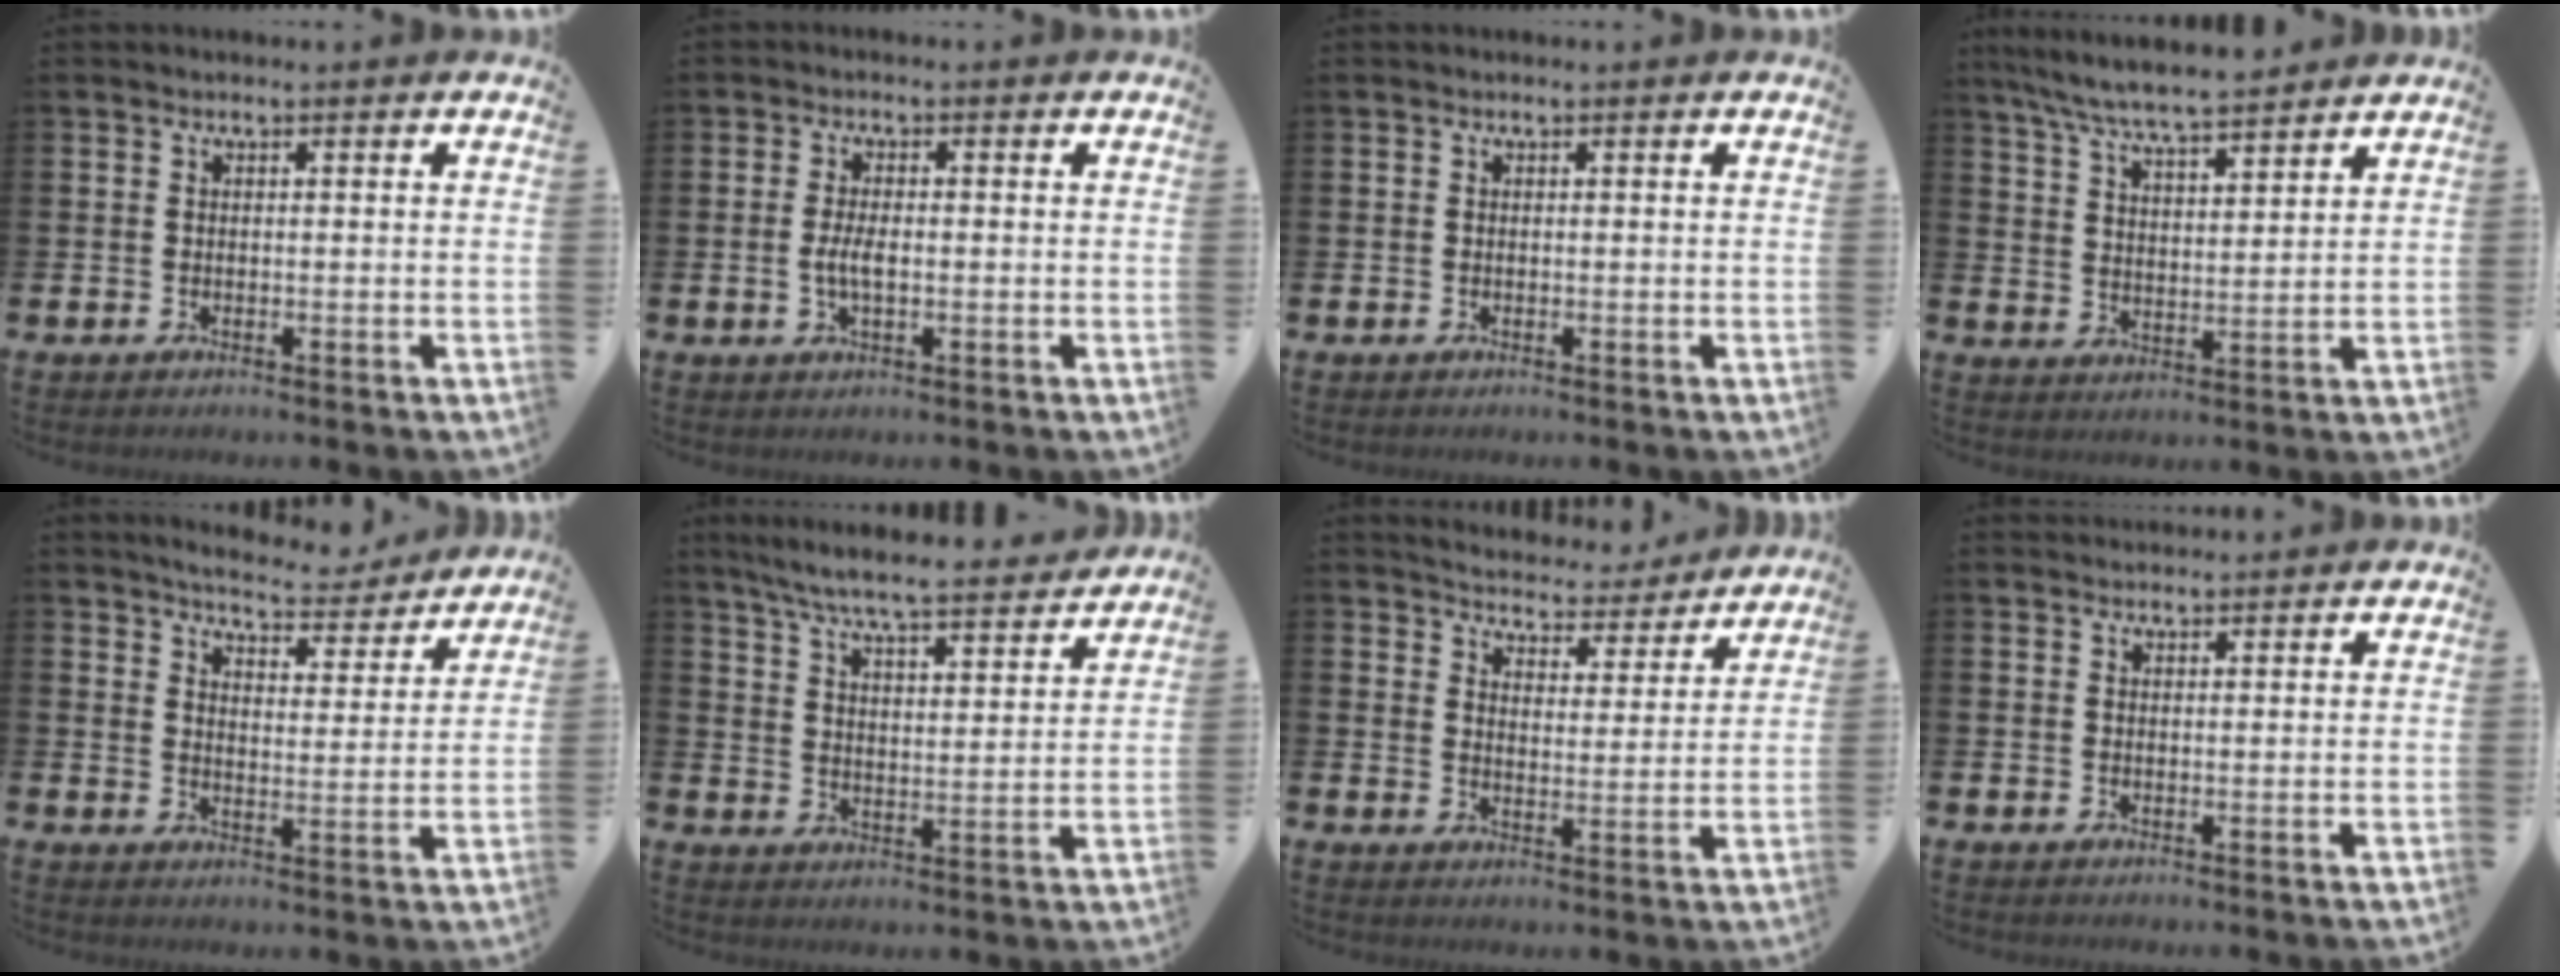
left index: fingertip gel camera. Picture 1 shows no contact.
{"total": 3.0, "force": [-0.3, 1.2, 2.7], "torque": [-0.051, 0.001, -0.007]}
{"total": 0.0}
{"total": 7.3, "force": [7.0, 0.3, 2.0], "torque": [-0.070, -0.035, 0.126]}
{"total": 6.0, "force": [5.9, 0.9, 1.0], "torque": [-0.033, -0.040, 0.101]}
{"total": 7.5, "force": [7.0, 0.2, 2.5], "torque": [-0.076, -0.045, 0.122]}
{"total": 5.3, "force": [5.2, 1.0, 0.0], "torque": [-0.016, -0.046, 0.087]}
{"total": 1.3, "force": [1.2, 0.2, 0.0], "torque": [0.005, -0.003, 0.021]}